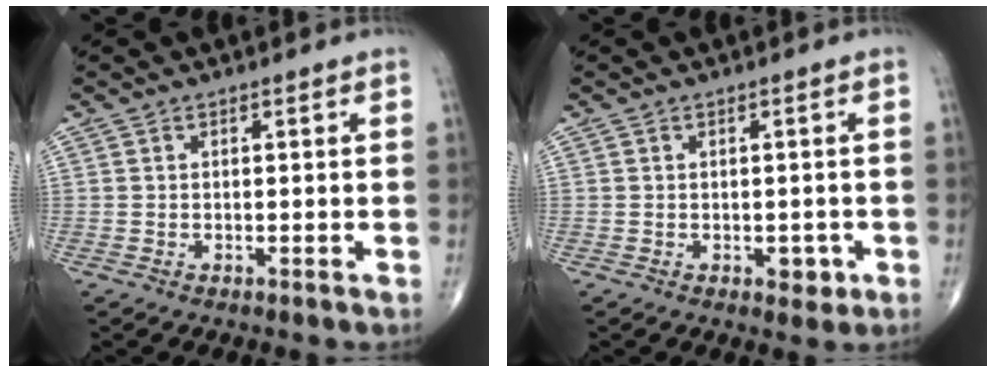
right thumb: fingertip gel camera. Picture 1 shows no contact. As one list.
[{"total": 2.4, "force": [-0.8, 1.6, 1.6], "torque": [-0.005, 0.002, -0.007]}]